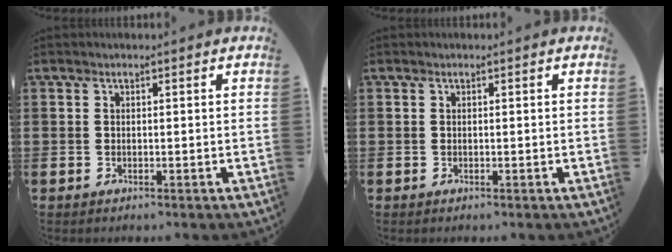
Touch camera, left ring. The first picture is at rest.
{"total": 0.0}